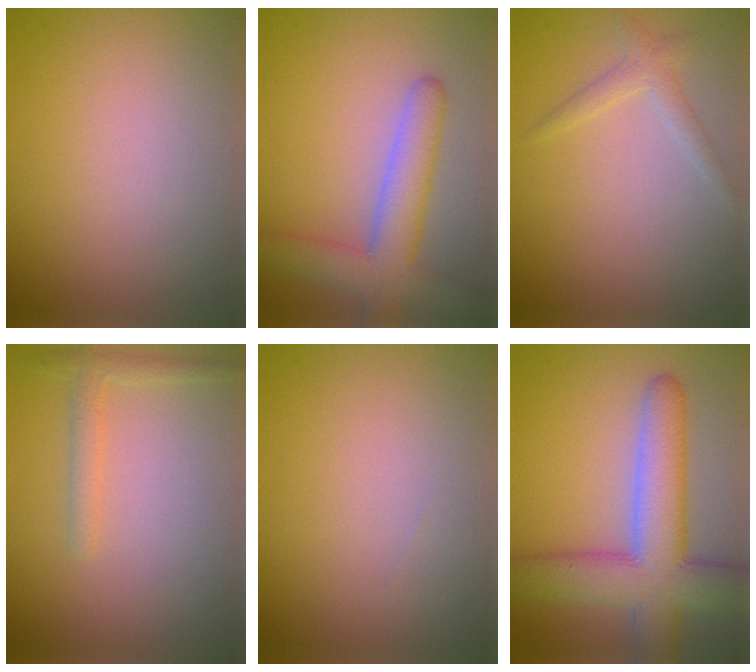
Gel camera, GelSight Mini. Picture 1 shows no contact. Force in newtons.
{"total": 5.4, "press": 5.4, "slide": 0.3}
{"total": 1.7, "press": 1.7, "slide": 0.1}
{"total": 1.7, "press": 1.7, "slide": 0.1}
{"total": 0.0}
{"total": 8.7, "press": 8.7, "slide": 0.3}